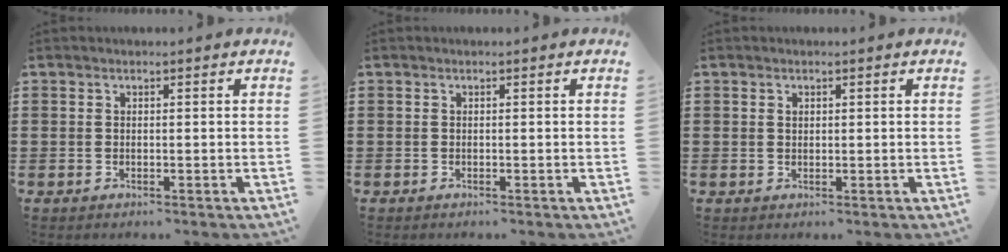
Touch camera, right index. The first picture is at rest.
{"total": 0.0}
{"total": 0.7, "force": [0.3, 0.5, 0.4], "torque": [-0.010, 0.003, 0.005]}